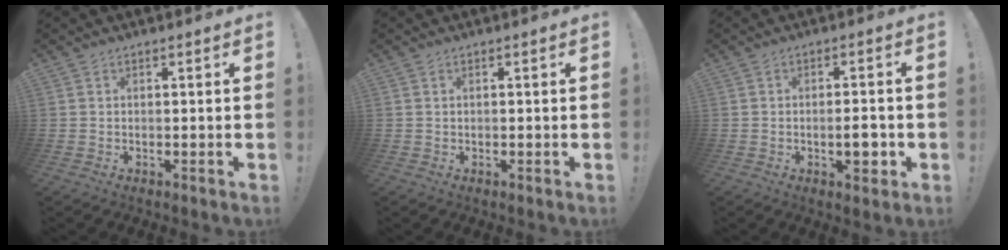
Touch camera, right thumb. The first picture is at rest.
{"total": 0.5, "force": [0.2, 0.5, 0.1], "torque": [-0.007, 0.004, 0.005]}
{"total": 4.9, "force": [-1.3, 1.7, 4.4], "torque": [-0.055, 0.004, -0.022]}